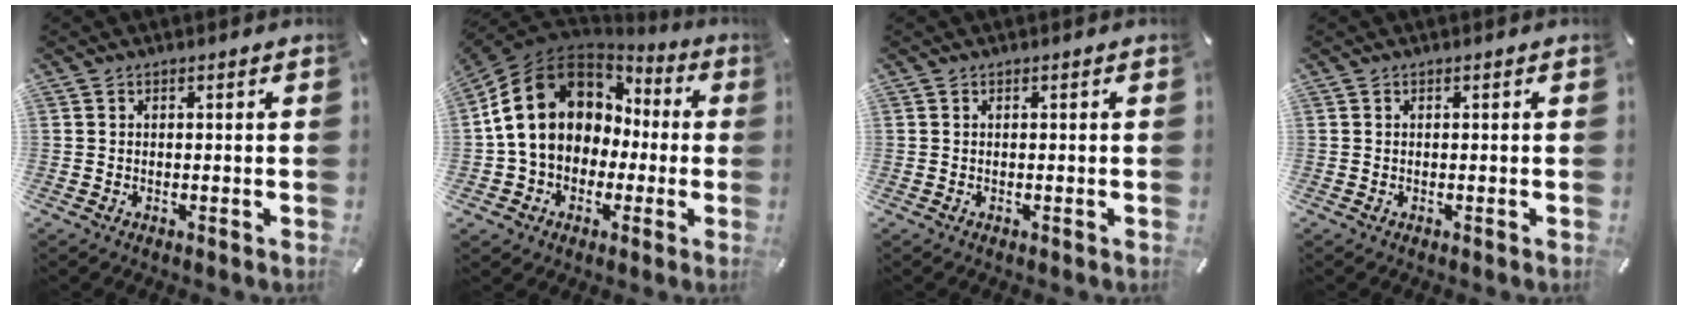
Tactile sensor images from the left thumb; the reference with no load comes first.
{"total": 17.9, "force": [1.7, 14.9, 9.8], "torque": [-0.195, 0.005, 0.031]}
{"total": 0.0}
{"total": 0.0}